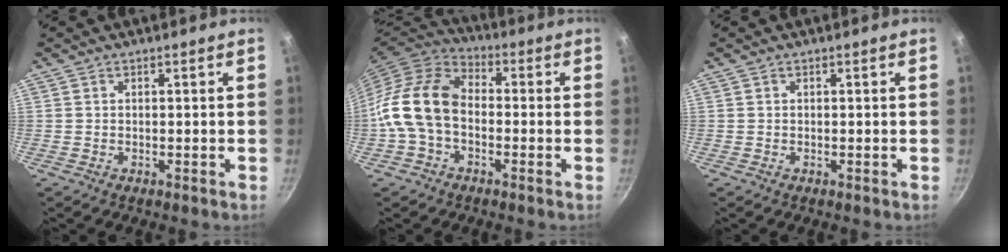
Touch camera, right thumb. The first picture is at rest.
{"total": 13.8, "force": [-1.8, 9.4, 9.9], "torque": [-0.175, 0.037, -0.054]}
{"total": 0.0}